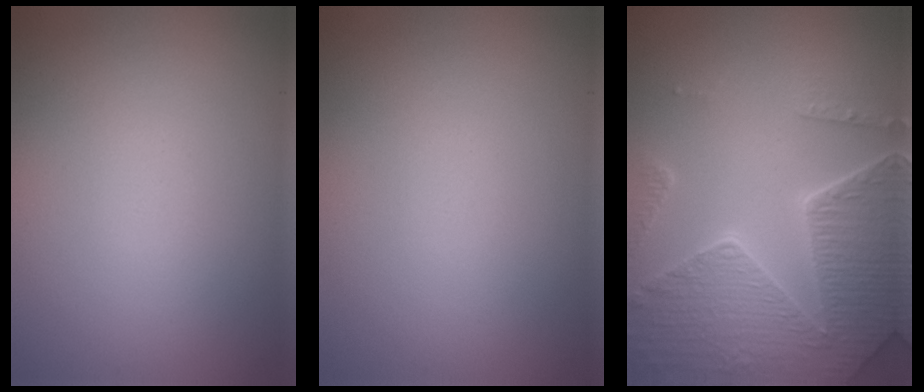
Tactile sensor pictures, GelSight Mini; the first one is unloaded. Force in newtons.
{"total": 0.0}
{"total": 8.4, "press": 6.1, "slide": 5.7}